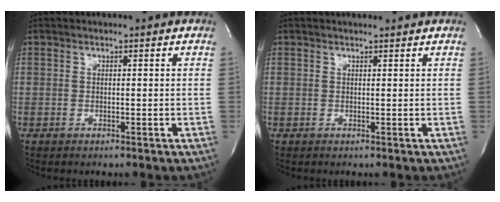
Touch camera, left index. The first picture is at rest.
{"total": 0.5, "force": [0.5, 0.0, 0.1], "torque": [-0.007, 0.002, 0.009]}